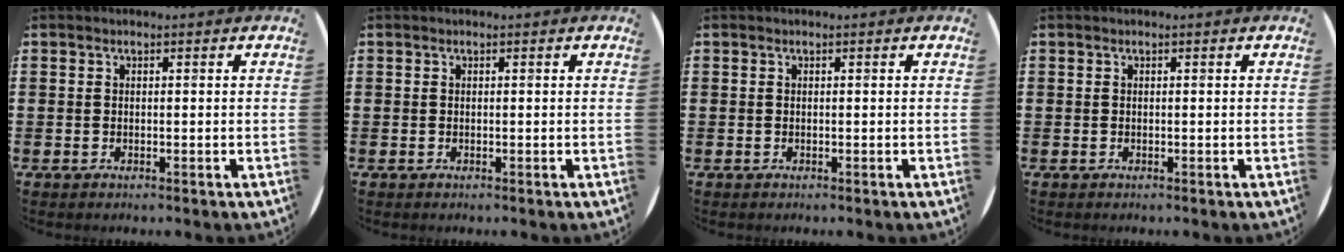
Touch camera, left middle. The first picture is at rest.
{"total": 0.0}
{"total": 0.0}
{"total": 0.0}